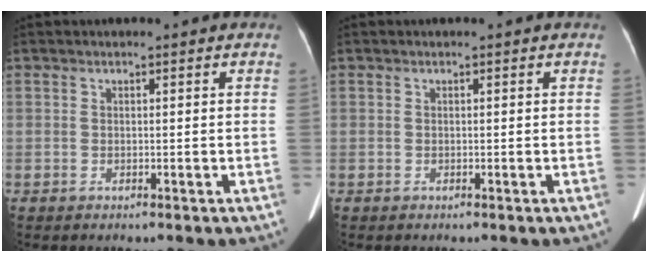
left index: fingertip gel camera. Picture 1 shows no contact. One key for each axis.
{"total": 0.0}